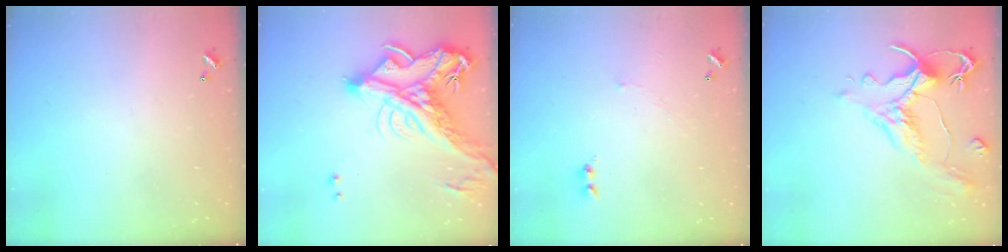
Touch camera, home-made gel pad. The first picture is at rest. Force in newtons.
{"total": 12.9, "press": 12.6, "slide": 3.0}
{"total": 2.6, "press": 2.6, "slide": 0.6}
{"total": 1.6, "press": 0.4, "slide": 1.6}